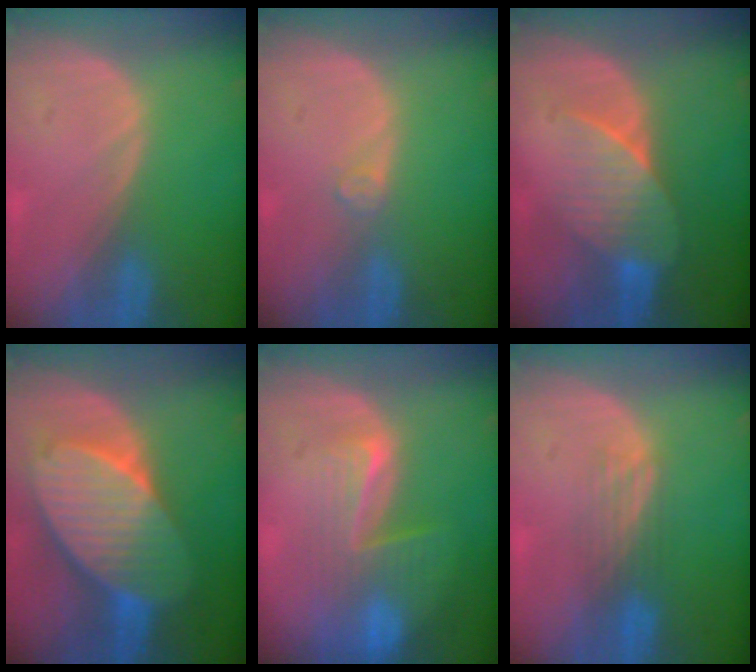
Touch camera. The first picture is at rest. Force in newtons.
{"total": 1.2, "press": 1.2, "slide": 0.3}
{"total": 7.1, "press": 6.4, "slide": 3.0}
{"total": 10.9, "press": 10.9, "slide": 0.5}
{"total": 8.1, "press": 7.0, "slide": 4.1}
{"total": 4.1, "press": 3.4, "slide": 2.3}